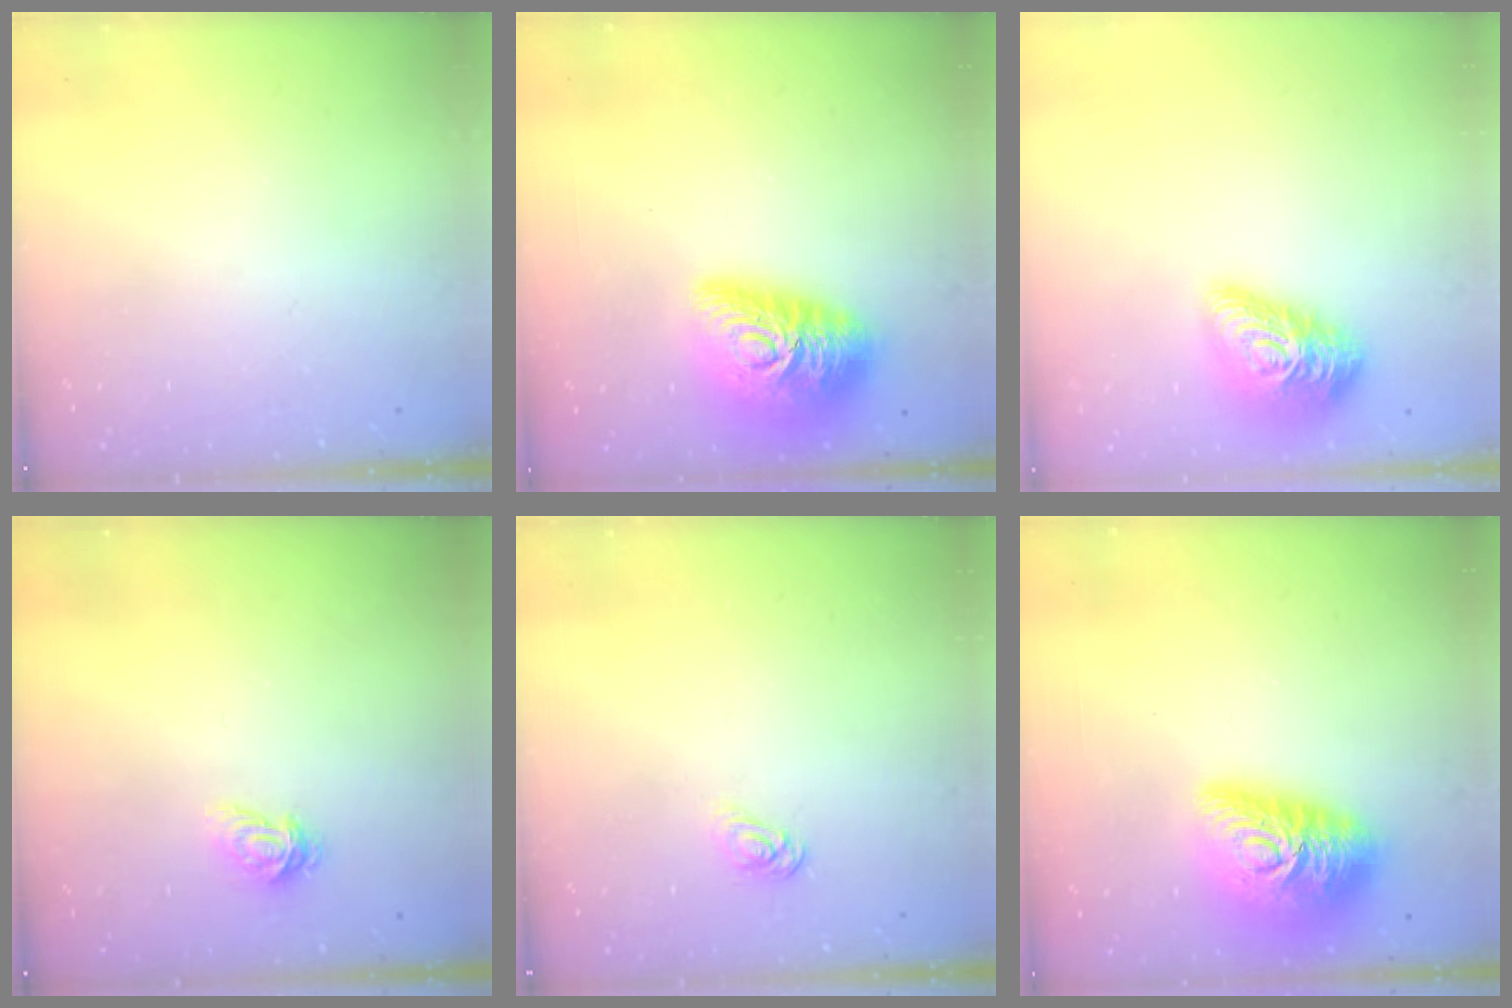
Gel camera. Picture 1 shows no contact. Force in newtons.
{"total": 18.4, "press": 18.4, "slide": 1.1}
{"total": 16.7, "press": 16.7, "slide": 0.9}
{"total": 3.8, "press": 3.8, "slide": 0.4}
{"total": 5.4, "press": 5.4, "slide": 0.4}
{"total": 18.4, "press": 18.4, "slide": 1.1}